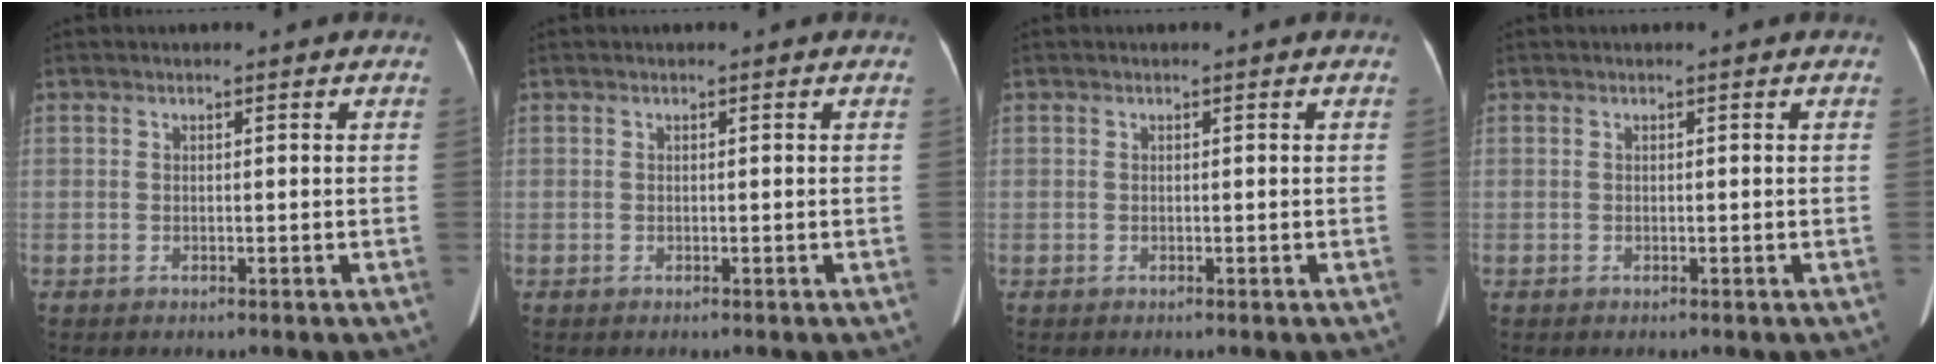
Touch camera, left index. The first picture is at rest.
{"total": 0.0}
{"total": 0.0}
{"total": 0.0}